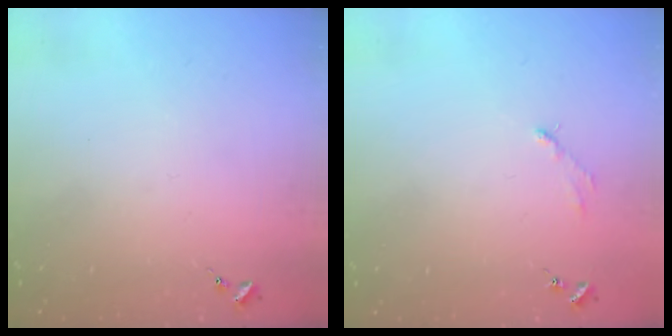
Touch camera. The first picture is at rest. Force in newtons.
{"total": 2.9, "press": 2.9, "slide": 0.4}